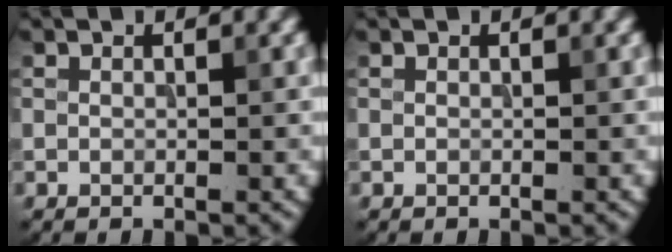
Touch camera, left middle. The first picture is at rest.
{"total": 0.0}